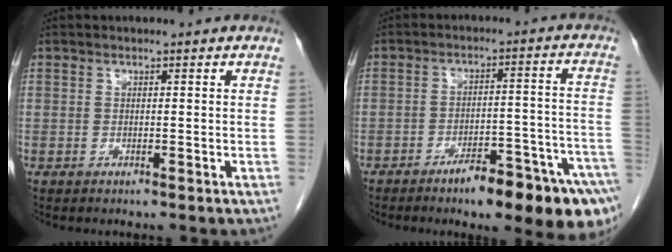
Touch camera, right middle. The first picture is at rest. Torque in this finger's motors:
{"motor_torque": [1.48, -0.66, 0.25, 0.10]}